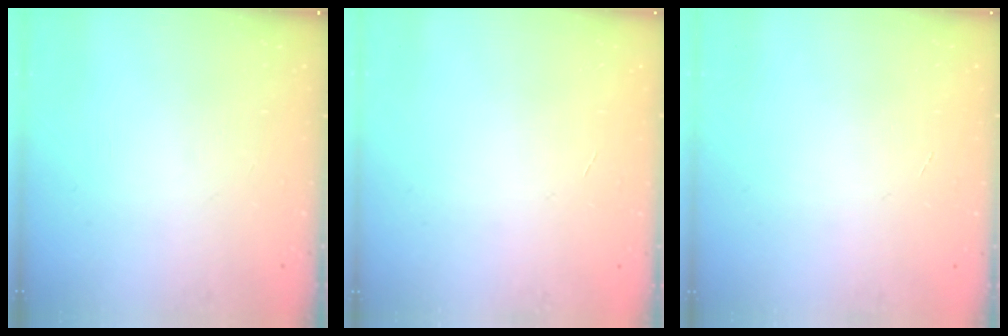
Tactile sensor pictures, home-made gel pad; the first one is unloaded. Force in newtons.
{"total": 0.0}
{"total": 0.0}